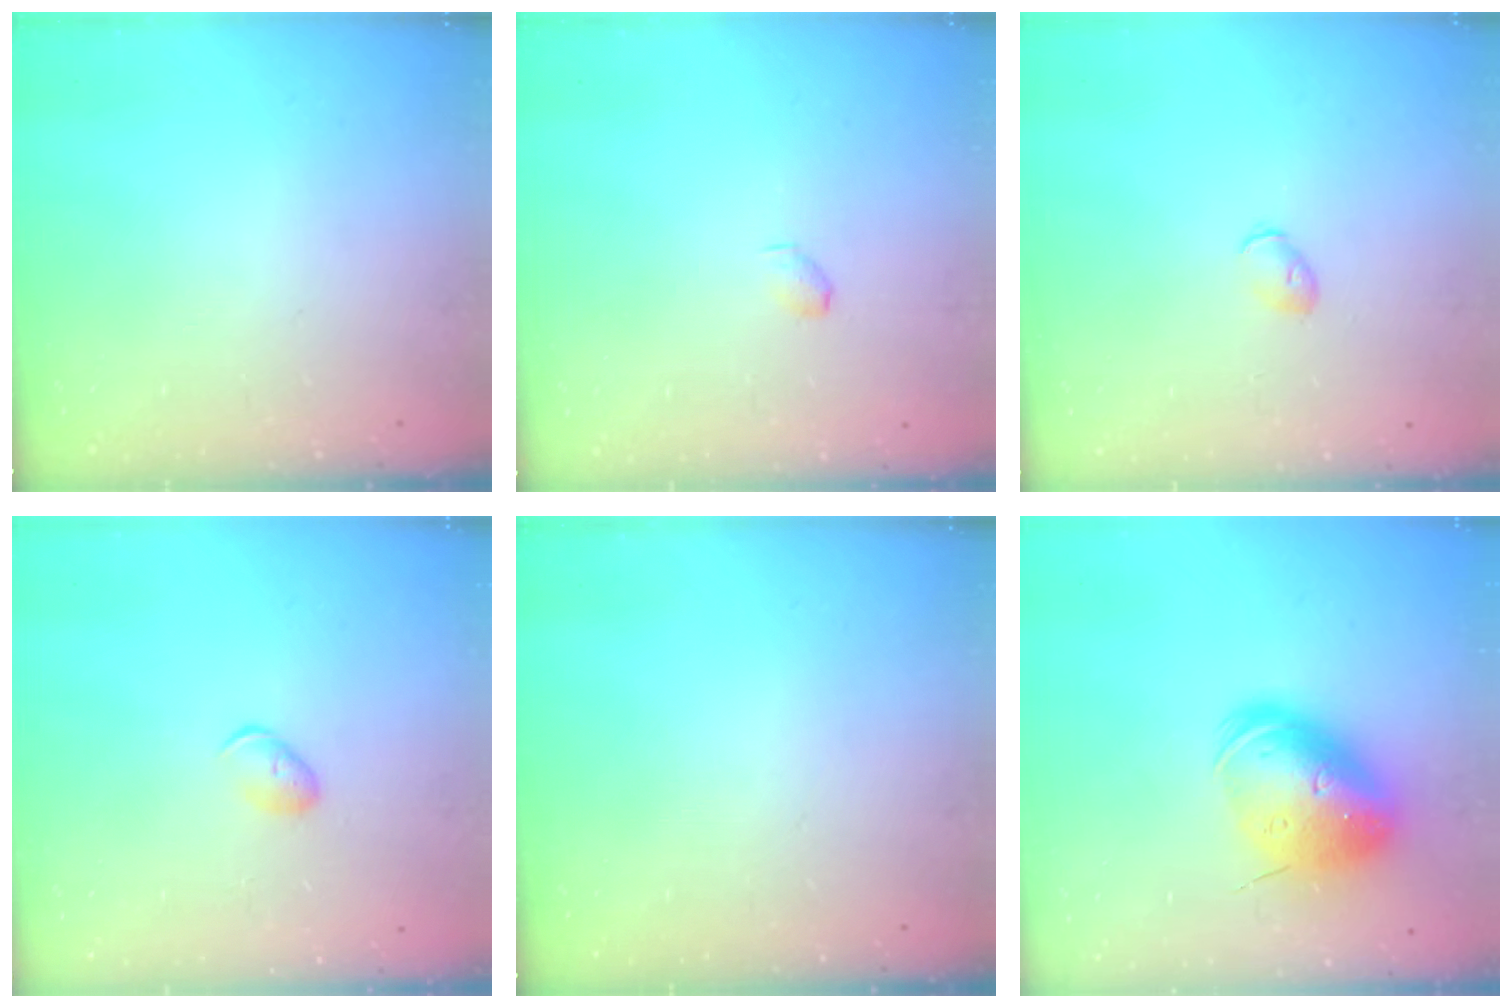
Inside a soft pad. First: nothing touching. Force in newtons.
{"total": 2.9, "press": 2.9, "slide": 0.5}
{"total": 3.3, "press": 3.2, "slide": 0.7}
{"total": 5.3, "press": 5.2, "slide": 1.2}
{"total": 0.0}
{"total": 18.3, "press": 18.0, "slide": 3.3}